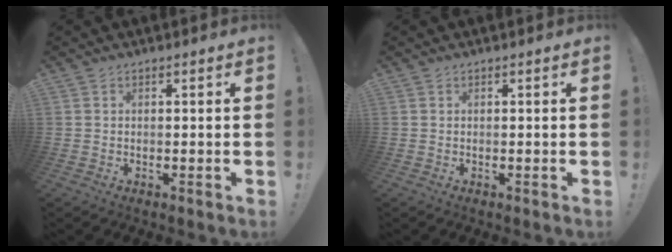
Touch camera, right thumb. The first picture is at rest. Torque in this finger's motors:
{"motor_torque": [0.00, 0.00, 0.00, 0.00, 0.00]}